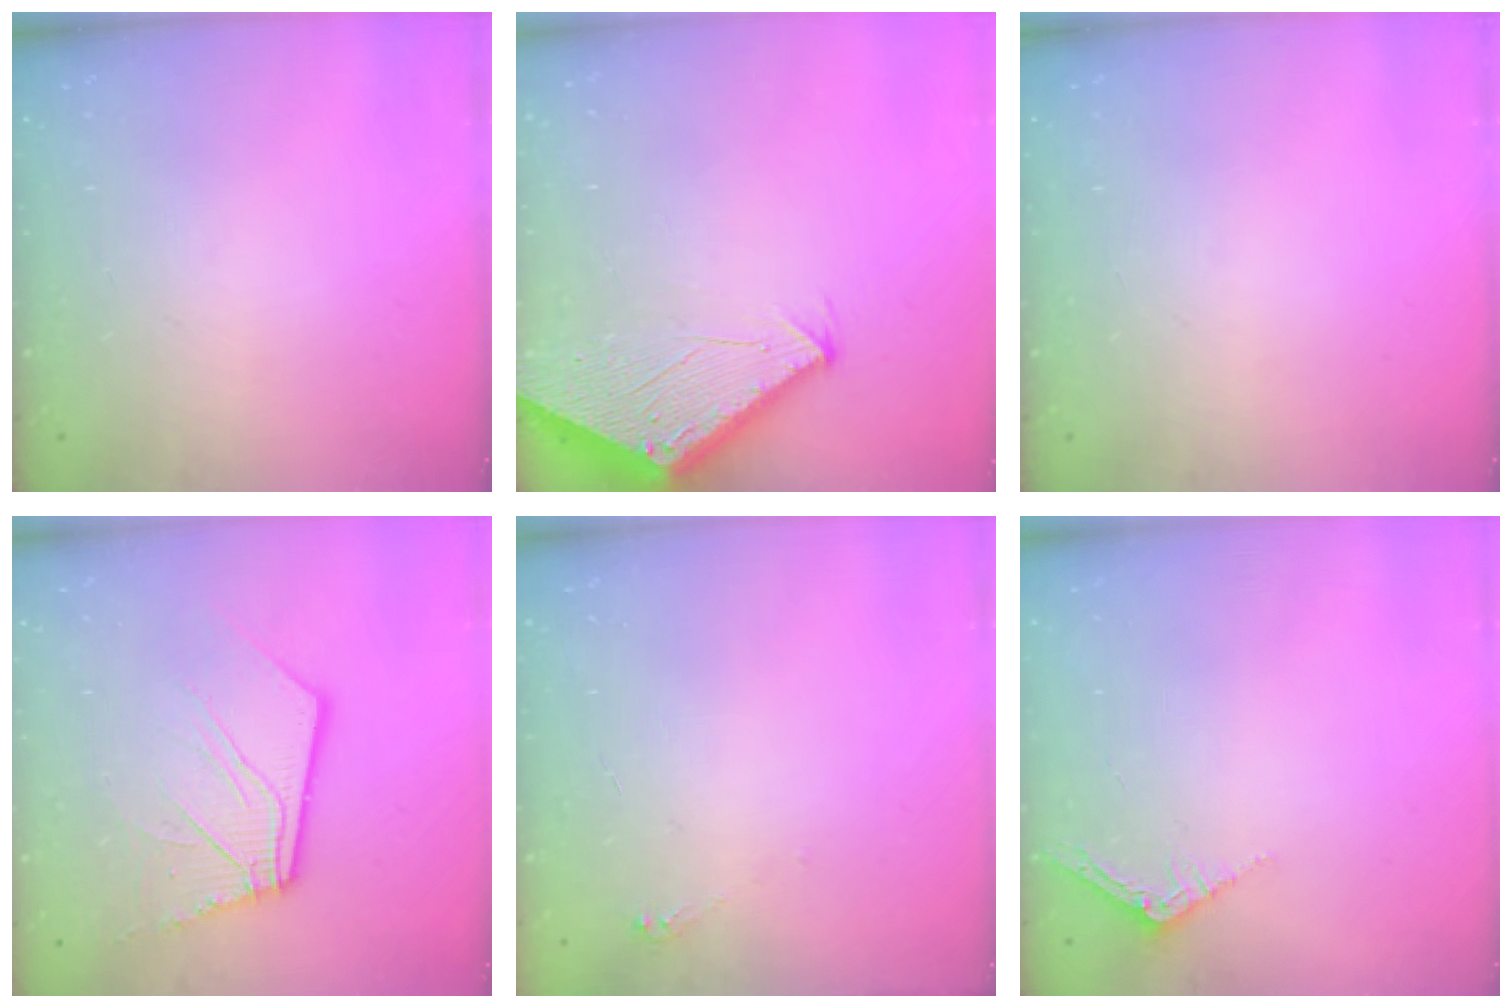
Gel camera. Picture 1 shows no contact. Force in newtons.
{"total": 2.8, "press": 2.8, "slide": 0.1}
{"total": 0.0}
{"total": 12.4, "press": 12.3, "slide": 1.7}
{"total": 2.5, "press": 2.5, "slide": 0.3}
{"total": 2.5, "press": 2.5, "slide": 0.2}